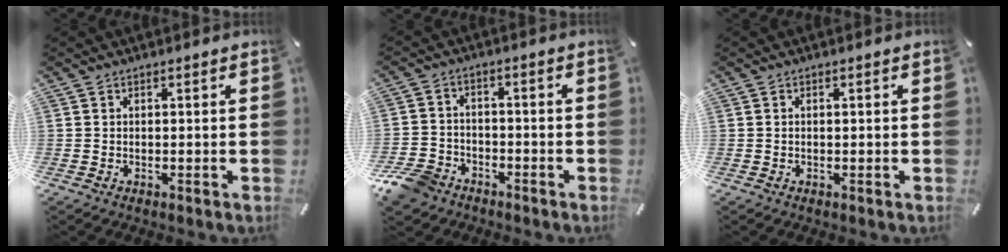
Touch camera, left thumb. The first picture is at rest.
{"total": 7.9, "force": [-5.6, 5.0, 2.4], "torque": [-0.055, 0.032, -0.109]}
{"total": 0.6, "force": [-0.1, 0.3, 0.5], "torque": [-0.010, 0.000, -0.002]}